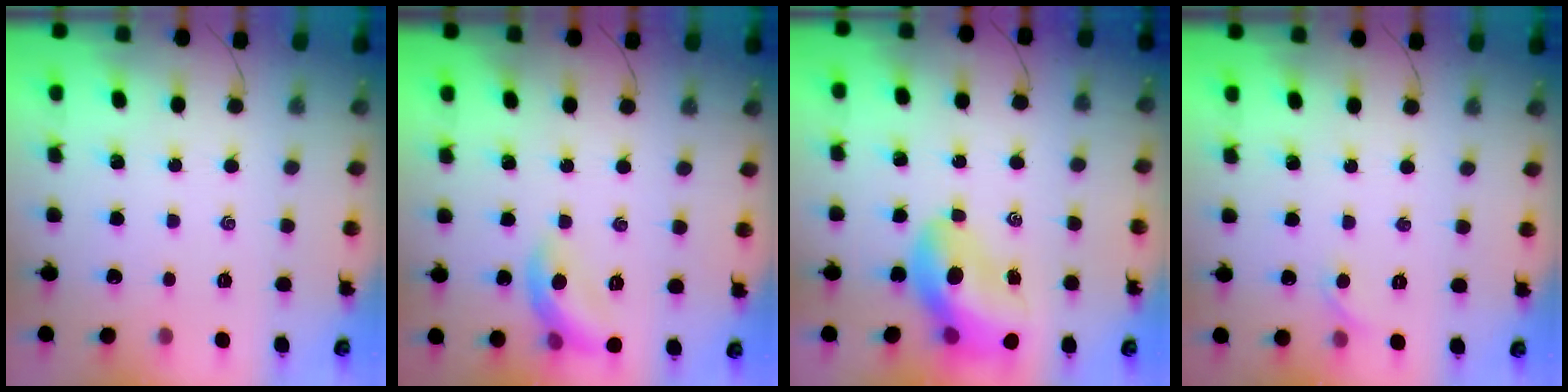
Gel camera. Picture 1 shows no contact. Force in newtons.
{"total": 9.5, "press": 9.4, "slide": 1.1}
{"total": 13.3, "press": 12.7, "slide": 4.0}
{"total": 4.4, "press": 4.0, "slide": 1.6}